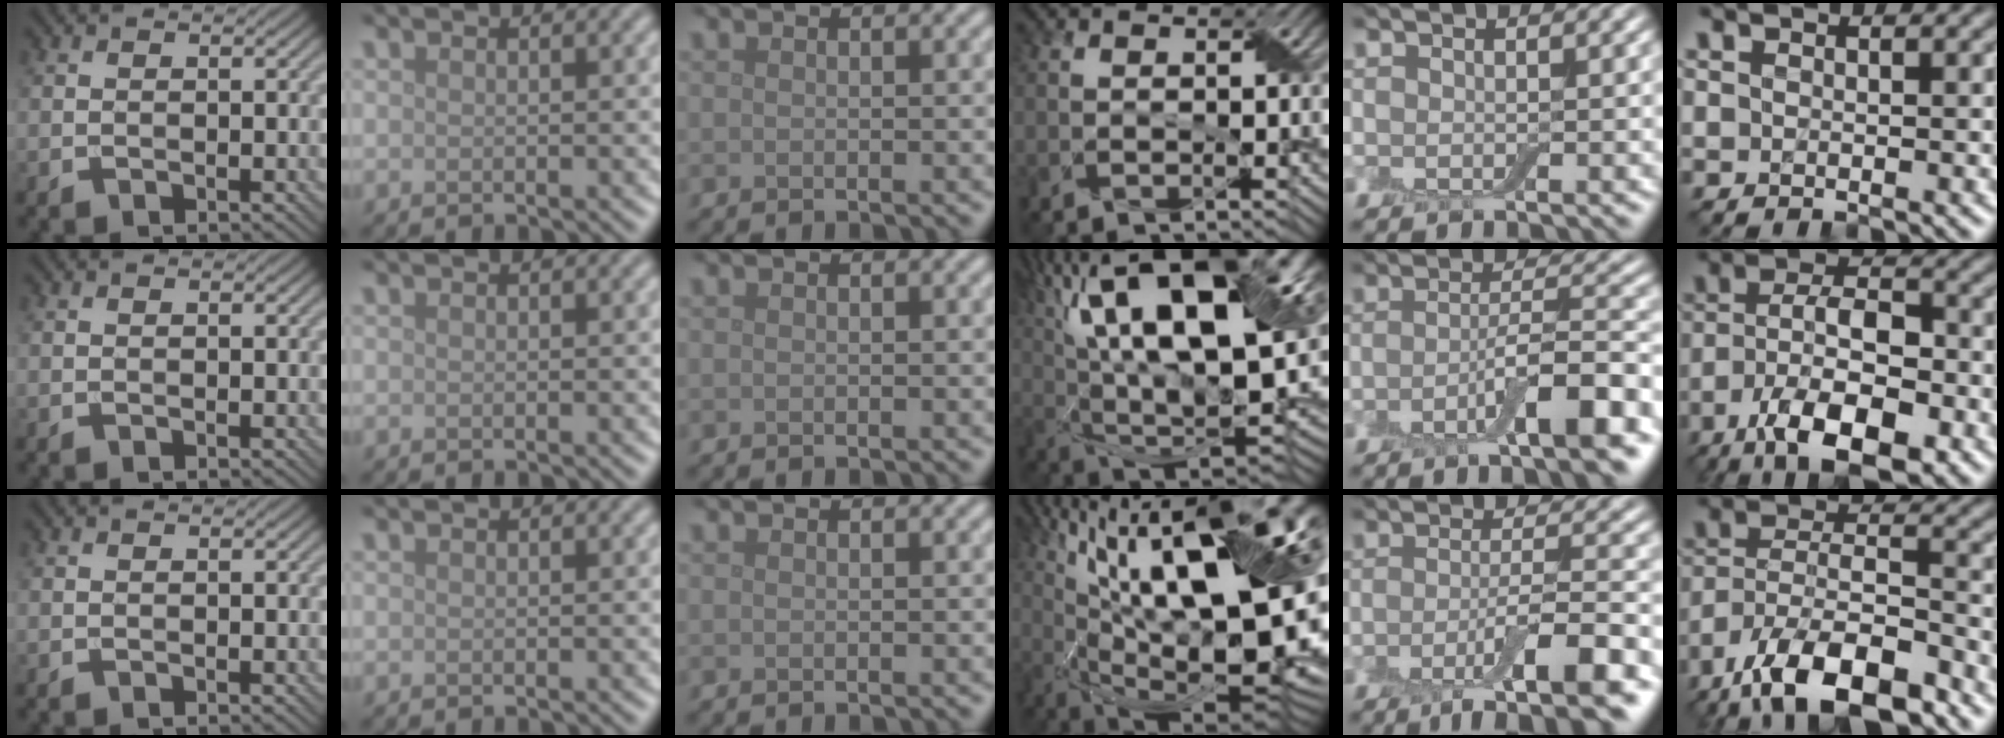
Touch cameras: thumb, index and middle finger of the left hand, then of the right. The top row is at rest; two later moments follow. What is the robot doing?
{"motion": "wrap", "object": "adhesive wrap"}